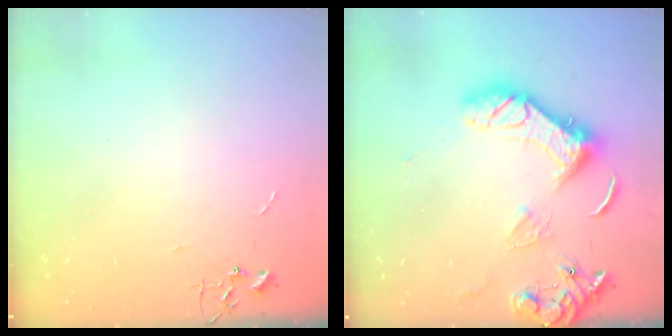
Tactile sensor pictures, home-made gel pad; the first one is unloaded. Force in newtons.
{"total": 16.2, "press": 16.1, "slide": 1.8}